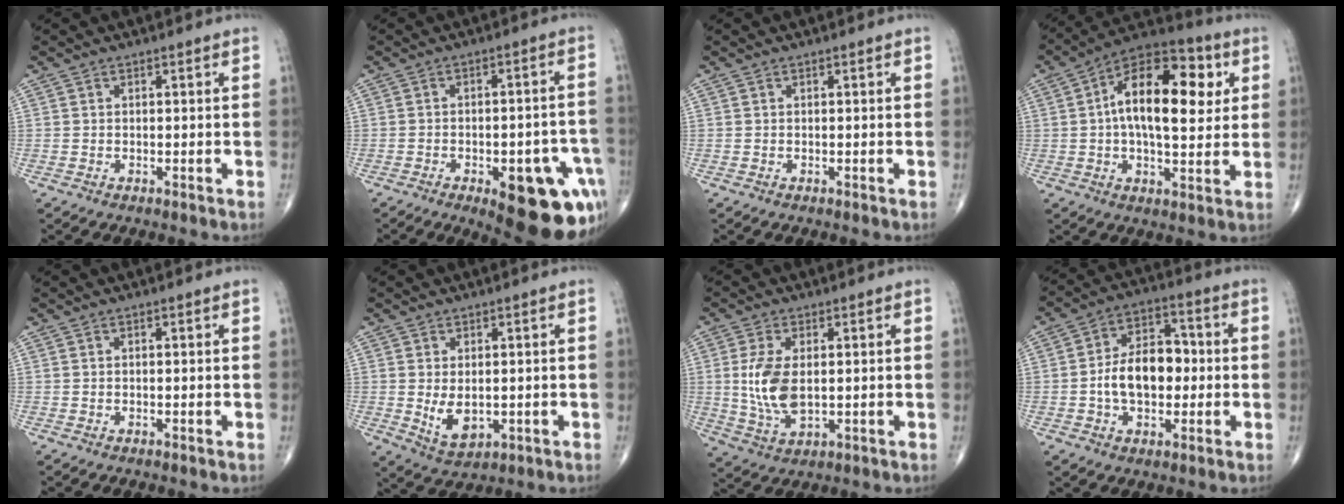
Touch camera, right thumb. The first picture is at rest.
{"total": 19.0, "force": [-8.4, 7.8, 15.1], "torque": [-0.120, 0.032, -0.091]}
{"total": 0.0}
{"total": 18.8, "force": [3.5, 9.4, 15.9], "torque": [-0.225, 0.017, 0.042]}
{"total": 0.0}
{"total": 5.6, "force": [-0.3, 3.4, 4.5], "torque": [-0.067, -0.012, 0.012]}
{"total": 9.3, "force": [0.6, 4.8, 7.9], "torque": [-0.168, -0.012, 0.021]}
{"total": 12.1, "force": [-1.0, 7.7, 9.4], "torque": [-0.133, 0.029, -0.023]}